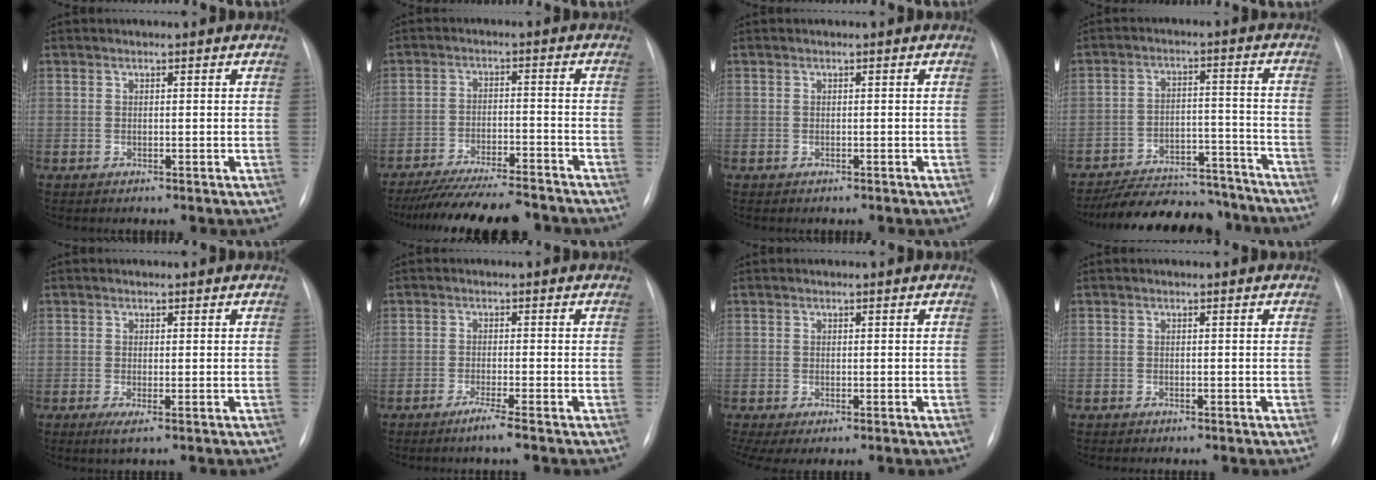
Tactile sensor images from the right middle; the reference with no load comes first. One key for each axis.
{"total": 15.6, "fx": -14.2, "fy": 1.9, "fz": 6.1, "tx": -0.105, "ty": -0.011, "tz": -0.207}
{"total": 1.1, "fx": -0.9, "fy": 0.4, "fz": 0.5, "tx": -0.010, "ty": -0.002, "tz": -0.010}
{"total": 17.6, "fx": -16.0, "fy": 5.3, "fz": 5.2, "tx": -0.085, "ty": 0.020, "tz": -0.224}
{"total": 1.6, "fx": -0.5, "fy": 0.0, "fz": 1.5, "tx": -0.025, "ty": -0.007, "tz": -0.007}
{"total": 2.6, "fx": -1.7, "fy": -0.6, "fz": 1.8, "tx": -0.037, "ty": -0.009, "tz": -0.035}
{"total": 3.5, "fx": -1.6, "fy": 1.4, "fz": 2.8, "tx": -0.053, "ty": -0.009, "tz": -0.025}
{"total": 0.0}